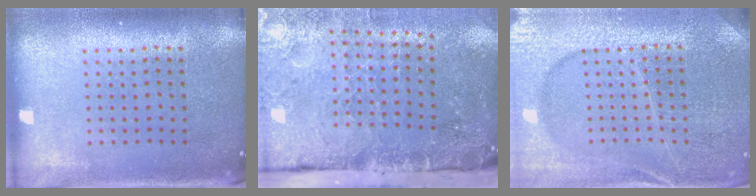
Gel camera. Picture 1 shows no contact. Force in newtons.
{"total": 4.7, "press": 3.6, "slide": 3.0}
{"total": 4.2, "press": 4.0, "slide": 1.2}